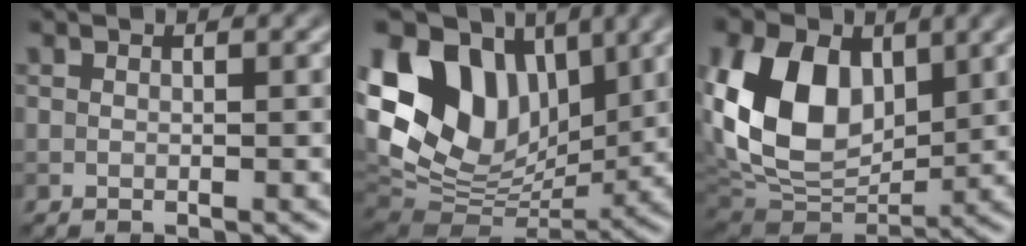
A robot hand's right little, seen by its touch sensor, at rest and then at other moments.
{"total": 13.5, "force": [5.2, 9.4, 8.3], "torque": [-0.172, 0.028, 0.096]}
{"total": 11.4, "force": [2.7, 7.9, 7.7], "torque": [-0.173, -0.005, 0.048]}